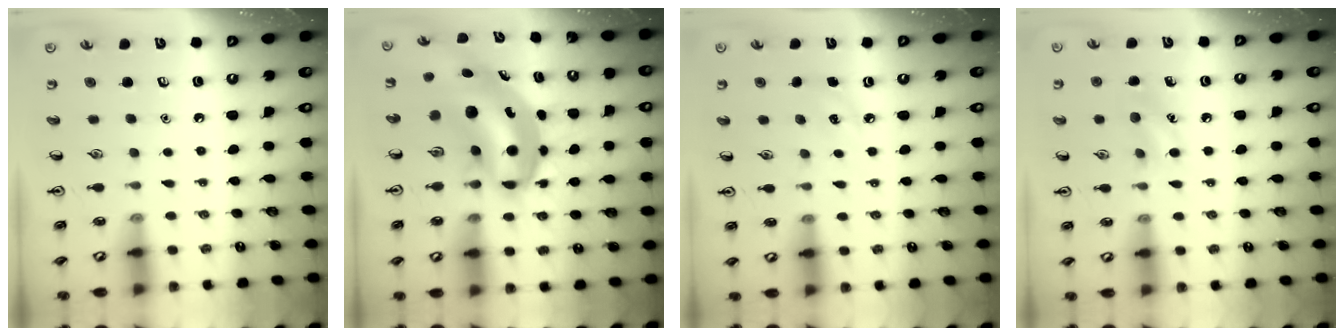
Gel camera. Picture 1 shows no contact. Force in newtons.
{"total": 9.2, "press": 8.8, "slide": 2.5}
{"total": 5.1, "press": 4.8, "slide": 1.6}
{"total": 8.0, "press": 7.8, "slide": 1.8}